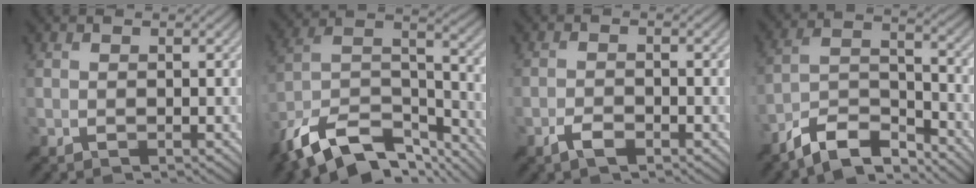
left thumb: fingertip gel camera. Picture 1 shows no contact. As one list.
[{"total": 15.9, "force": [-11.4, 6.8, 8.8], "torque": [-0.216, -0.009, -0.198]}, {"total": 2.1, "force": [-1.3, 0.6, 1.5], "torque": [-0.033, 0.004, -0.030]}, {"total": 9.3, "force": [-7.7, 2.6, 4.5], "torque": [-0.082, 0.008, -0.156]}]